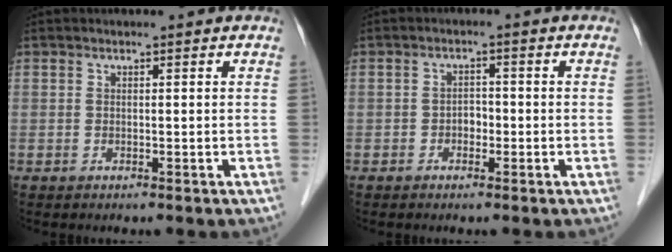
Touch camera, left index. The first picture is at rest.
{"total": 1.7, "force": [-0.6, 1.2, 1.1], "torque": [-0.013, 0.006, -0.011]}